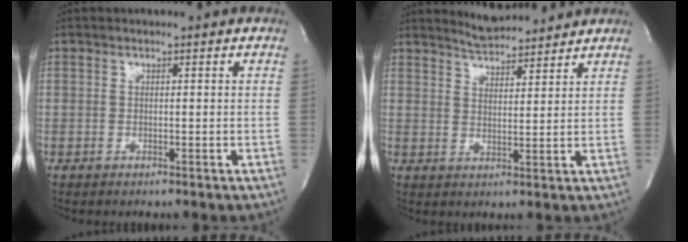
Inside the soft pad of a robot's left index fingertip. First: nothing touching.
{"total": 6.6, "force": [6.4, 0.7, 1.4], "torque": [-0.034, 0.009, 0.104]}